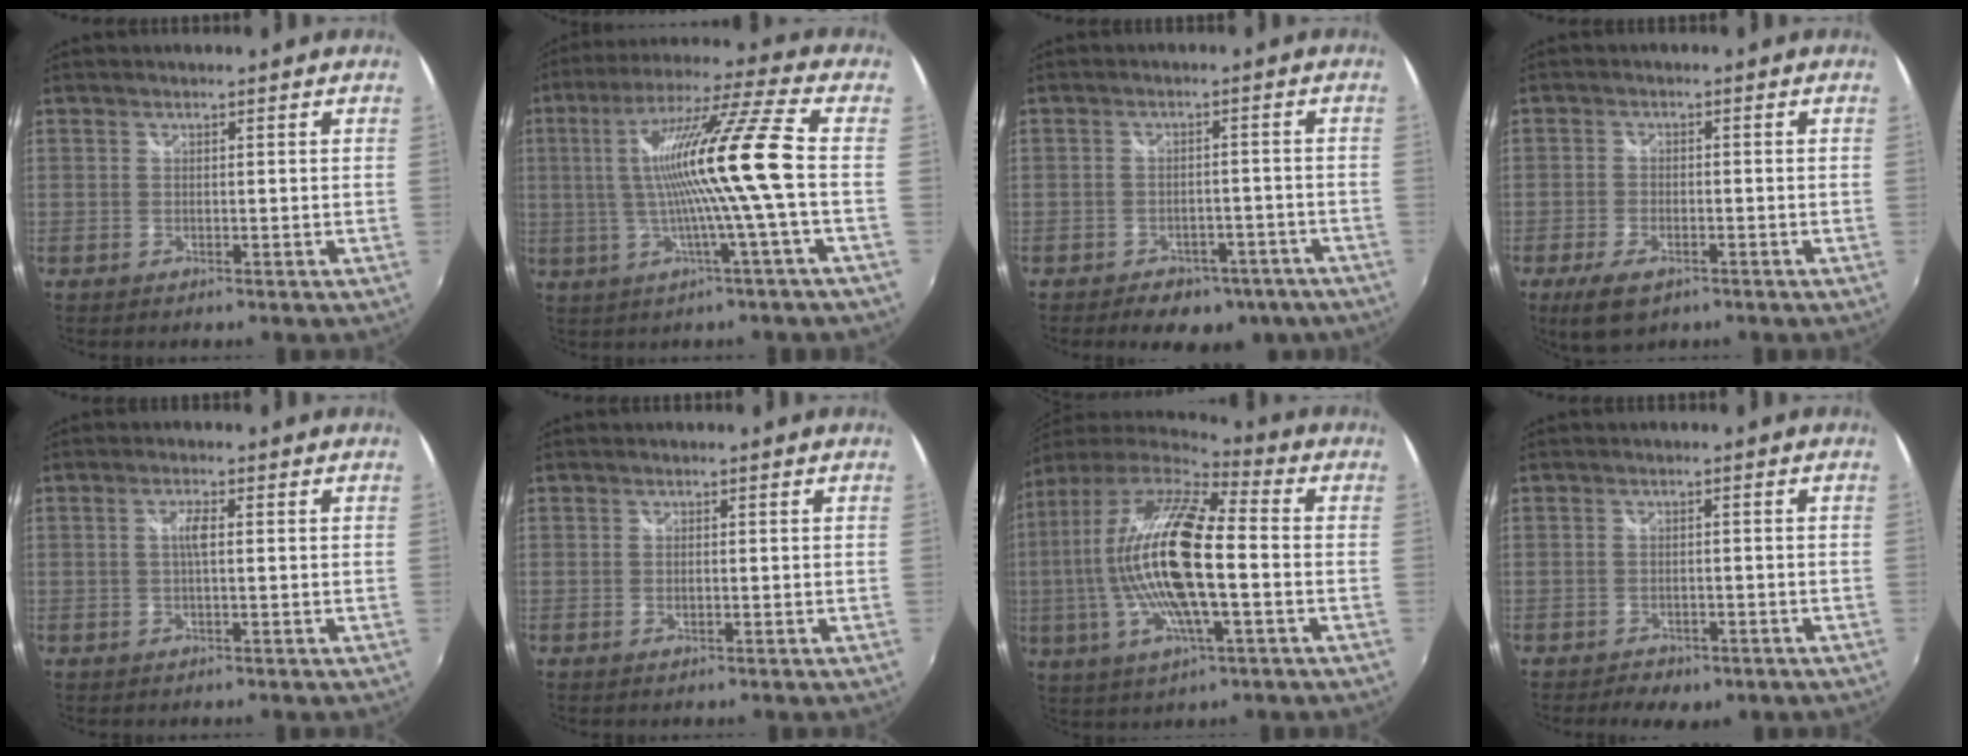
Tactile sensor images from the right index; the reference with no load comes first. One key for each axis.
{"total": 15.2, "fx": -0.4, "fy": -1.6, "fz": 15.1, "tx": -0.271, "ty": 0.006, "tz": -0.009}
{"total": 11.3, "fx": -8.1, "fy": 6.4, "fz": 4.6, "tx": -0.096, "ty": 0.013, "tz": -0.089}
{"total": 6.8, "fx": -4.2, "fy": 3.3, "fz": 4.2, "tx": -0.102, "ty": -0.019, "tz": -0.073}
{"total": 2.3, "fx": 0.2, "fy": 0.3, "fz": 2.3, "tx": -0.043, "ty": 0.002, "tz": 0.002}
{"total": 0.6, "fx": 0.0, "fy": 0.3, "fz": 0.5, "tx": -0.012, "ty": -0.002, "tz": -0.001}
{"total": 20.4, "fx": -0.6, "fy": 5.1, "fz": 19.7, "tx": -0.350, "ty": -0.008, "tz": -0.024}
{"total": 5.7, "fx": -3.9, "fy": 3.2, "fz": 2.7, "tx": -0.063, "ty": -0.009, "tz": -0.047}